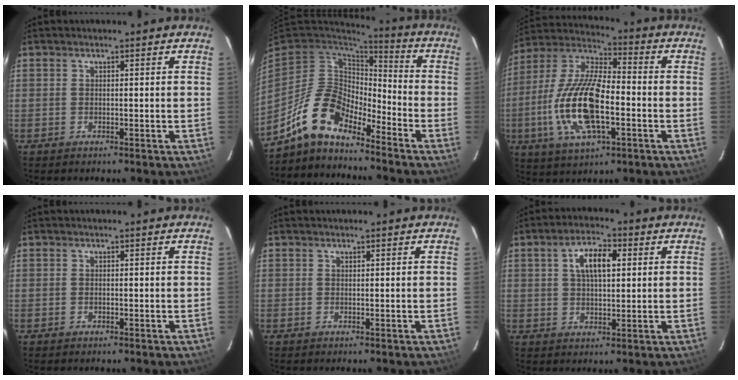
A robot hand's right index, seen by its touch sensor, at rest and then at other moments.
{"total": 12.2, "force": [-9.5, 4.8, 5.8], "torque": [-0.112, 0.014, -0.187]}
{"total": 18.4, "force": [-4.4, 7.0, 16.4], "torque": [-0.342, -0.004, -0.087]}
{"total": 0.0}
{"total": 0.0}
{"total": 7.2, "force": [2.1, 3.5, 6.0], "torque": [-0.107, 0.018, 0.038]}